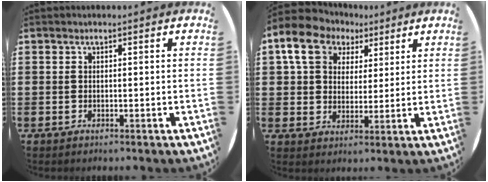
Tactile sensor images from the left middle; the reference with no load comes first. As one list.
[{"total": 8.4, "force": [5.0, 6.2, 2.6], "torque": [-0.078, 0.007, 0.093]}]